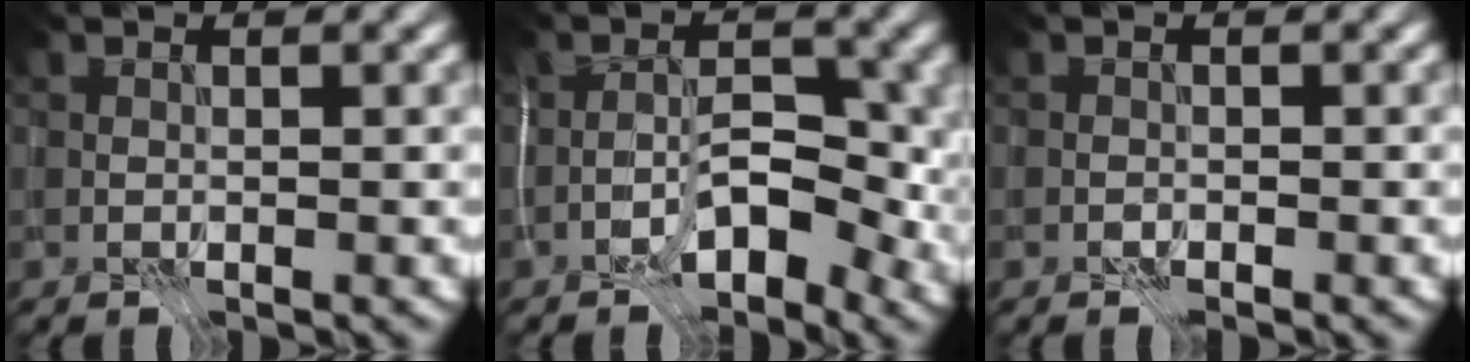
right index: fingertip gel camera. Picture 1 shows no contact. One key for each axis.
{"total": 5.2, "fx": -2.3, "fy": 2.4, "fz": 4.0, "tx": -0.055, "ty": 0.010, "tz": -0.045}
{"total": 0.5, "fx": -0.5, "fy": 0.2, "fz": 0.2, "tx": 0.000, "ty": 0.003, "tz": -0.010}